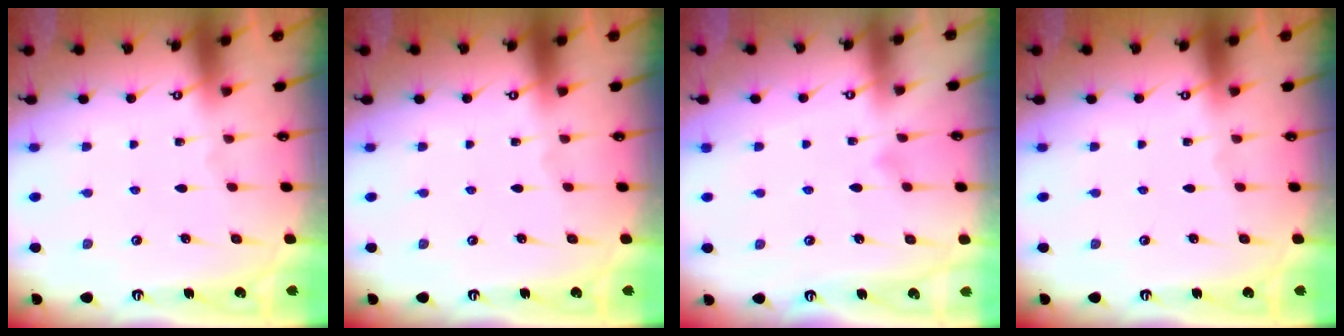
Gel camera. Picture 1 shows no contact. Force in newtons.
{"total": 0.0}
{"total": 5.6, "press": 5.6, "slide": 0.3}
{"total": 0.0}